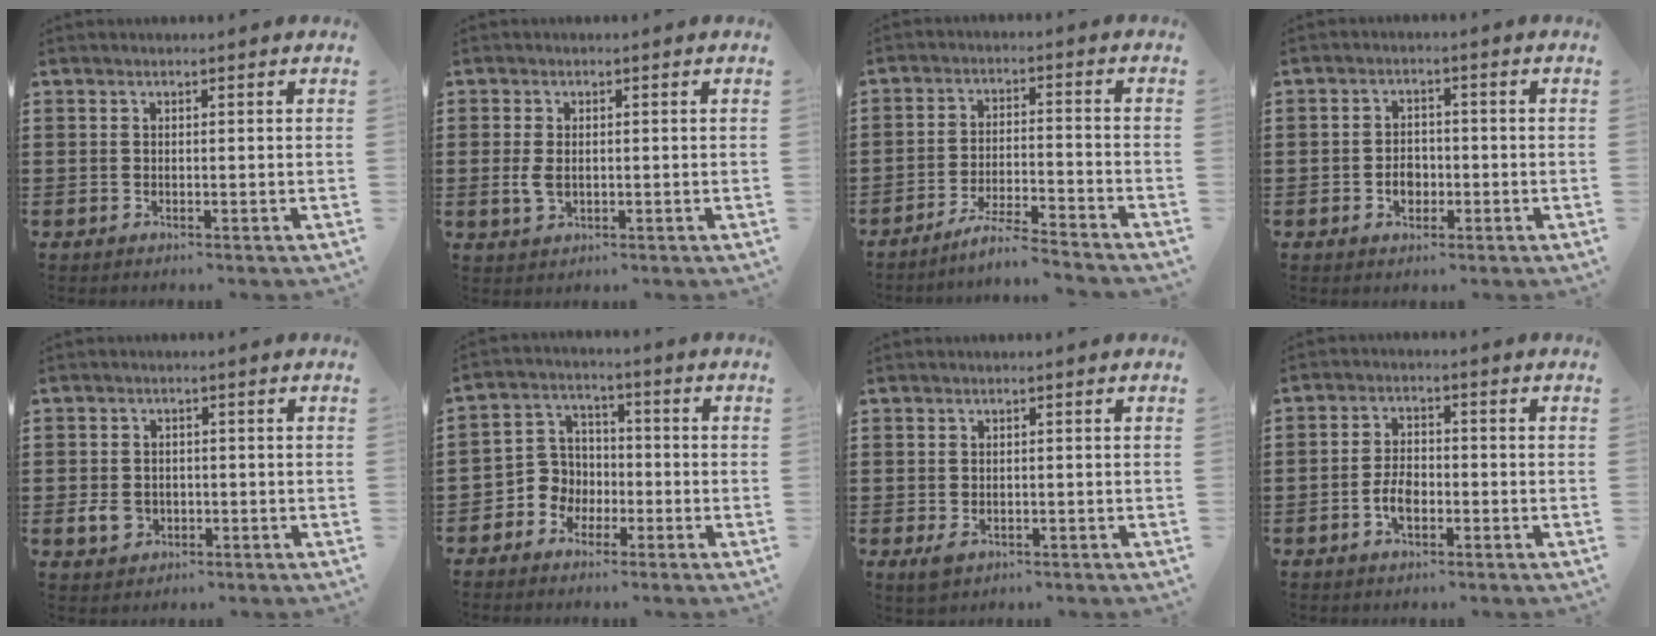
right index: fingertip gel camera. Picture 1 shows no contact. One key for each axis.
{"total": 2.6, "fx": -0.1, "fy": 1.6, "fz": 2.1, "tx": -0.057, "ty": -0.002, "tz": -0.007}
{"total": 5.4, "fx": -5.1, "fy": -0.3, "fz": 2.0, "tx": -0.046, "ty": -0.011, "tz": -0.100}
{"total": 3.1, "fx": -1.0, "fy": 2.3, "fz": 1.7, "tx": -0.028, "ty": 0.001, "tz": -0.022}
{"total": 3.3, "fx": -0.9, "fy": 2.7, "fz": 1.7, "tx": -0.037, "ty": 0.003, "tz": -0.016}
{"total": 5.0, "fx": -2.0, "fy": 4.5, "fz": 0.6, "tx": -0.036, "ty": 0.008, "tz": -0.045}
{"total": 1.3, "fx": -0.7, "fy": 0.8, "fz": 0.8, "tx": -0.017, "ty": -0.001, "tz": -0.013}
{"total": 4.1, "fx": -1.6, "fy": 2.2, "fz": 3.0, "tx": -0.075, "ty": 0.000, "tz": -0.036}